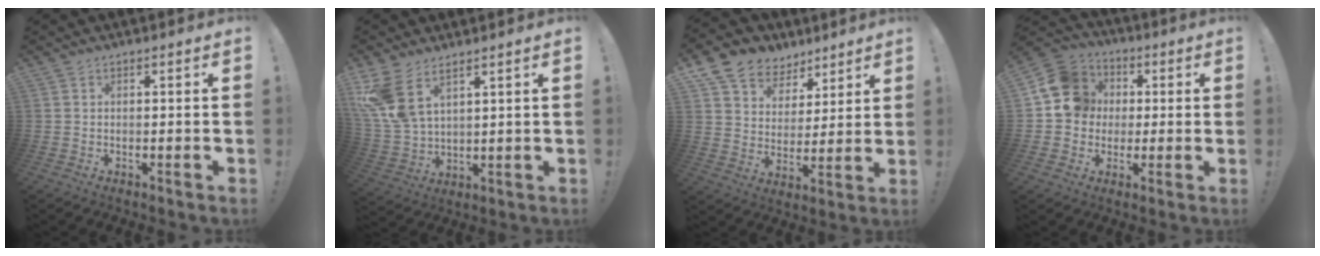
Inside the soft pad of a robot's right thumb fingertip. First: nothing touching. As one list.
[{"total": 10.2, "force": [6.5, 5.1, 6.0], "torque": [-0.132, -0.031, 0.129]}, {"total": 10.3, "force": [6.7, 7.6, 1.8], "torque": [-0.034, -0.051, 0.135]}, {"total": 13.3, "force": [1.8, 12.2, 5.0], "torque": [-0.073, 0.011, 0.043]}]